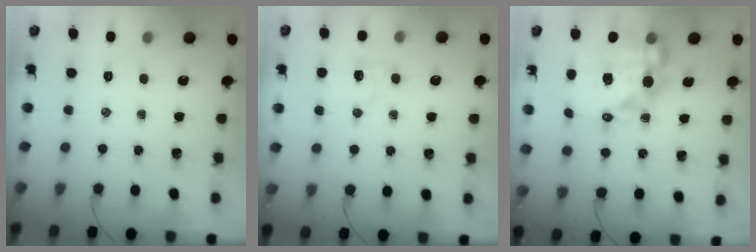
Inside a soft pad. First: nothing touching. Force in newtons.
{"total": 5.4, "press": 5.3, "slide": 1.2}
{"total": 18.8, "press": 18.3, "slide": 4.1}